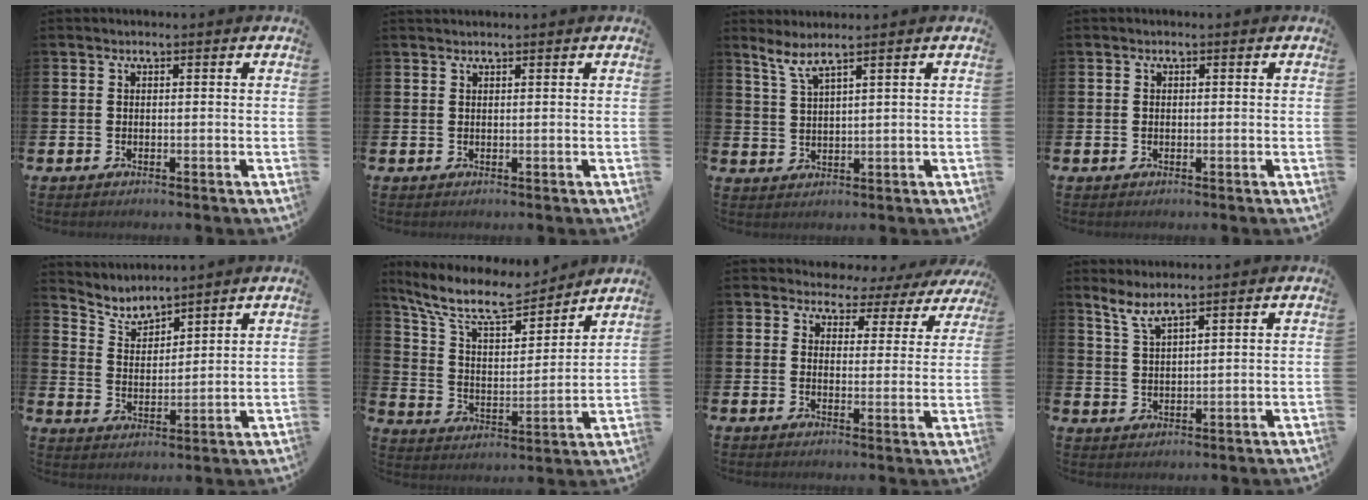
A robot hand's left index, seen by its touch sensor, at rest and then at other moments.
{"total": 0.8, "force": [0.8, 0.0, 0.0], "torque": [0.006, -0.002, 0.014]}
{"total": 3.2, "force": [2.7, -0.2, 1.7], "torque": [-0.039, -0.008, 0.047]}
{"total": 0.5, "force": [0.1, 0.5, 0.1], "torque": [0.003, 0.003, -0.001]}
{"total": 4.5, "force": [4.4, 0.9, 0.2], "torque": [-0.025, -0.029, 0.076]}
{"total": 10.5, "force": [9.2, 2.9, 4.1], "torque": [-0.121, -0.056, 0.160]}
{"total": 3.1, "force": [2.4, 1.9, -0.2], "torque": [-0.007, -0.028, 0.034]}
{"total": 3.6, "force": [3.2, 0.3, 1.6], "torque": [-0.039, -0.010, 0.057]}